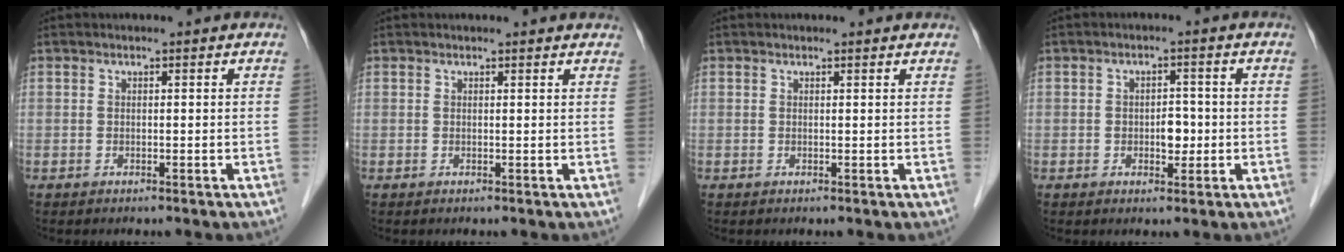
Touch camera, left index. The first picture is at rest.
{"total": 3.0, "force": [2.9, 0.4, 0.7], "torque": [-0.012, 0.008, 0.023]}
{"total": 1.3, "force": [1.3, 0.2, 0.1], "torque": [-0.012, 0.004, 0.010]}
{"total": 3.1, "force": [-0.6, 1.9, 2.4], "torque": [-0.033, 0.005, -0.004]}